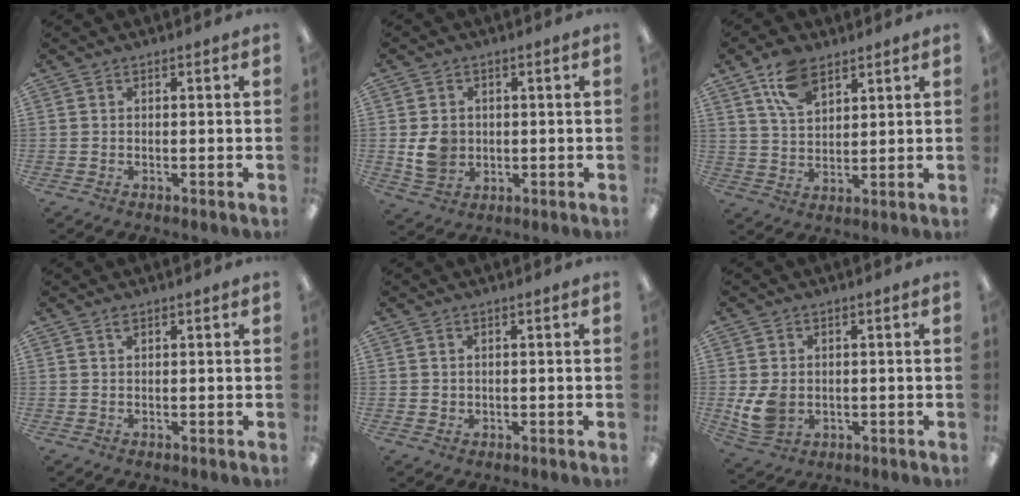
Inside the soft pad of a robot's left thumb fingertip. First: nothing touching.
{"total": 6.0, "force": [0.1, 5.2, 3.0], "torque": [-0.043, 0.001, 0.002]}
{"total": 9.7, "force": [6.0, 5.3, 5.4], "torque": [-0.107, -0.012, 0.112]}
{"total": 1.0, "force": [0.7, 0.3, 0.7], "torque": [-0.017, 0.002, 0.011]}
{"total": 1.3, "force": [0.5, 1.1, 0.3], "torque": [-0.009, 0.004, 0.009]}
{"total": 6.4, "force": [-0.3, 5.0, 4.0], "torque": [-0.088, 0.000, -0.003]}